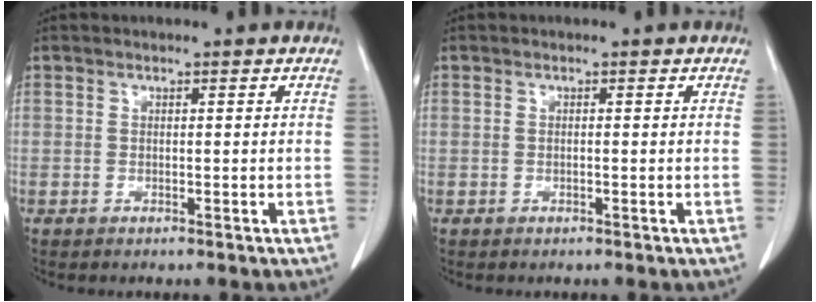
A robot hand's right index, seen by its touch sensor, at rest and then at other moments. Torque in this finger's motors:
{"motor_torque": [0.05, -0.01, -0.02, 0.00]}